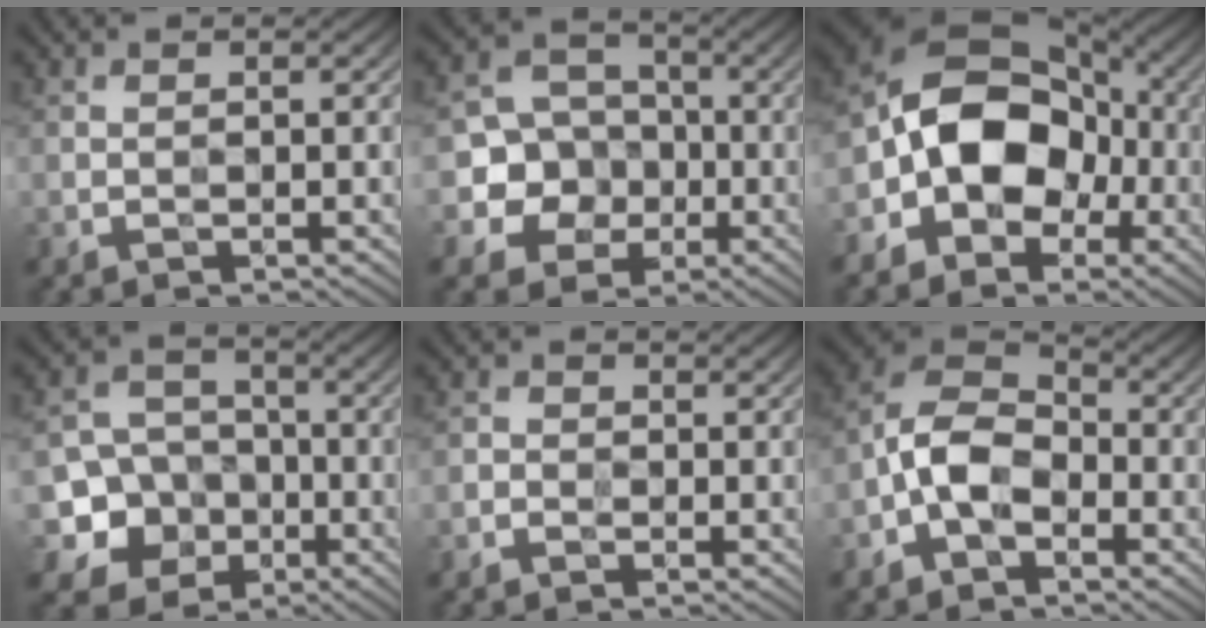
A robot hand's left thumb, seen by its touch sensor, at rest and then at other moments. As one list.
[{"total": 8.1, "force": [-1.8, 7.4, 2.8], "torque": [-0.050, -0.006, -0.065]}, {"total": 10.8, "force": [-2.4, 8.2, 6.7], "torque": [-0.098, 0.007, -0.069]}, {"total": 9.8, "force": [-3.3, 8.8, 2.7], "torque": [-0.074, -0.016, -0.092]}, {"total": 1.0, "force": [-0.5, 0.8, 0.0], "torque": [0.004, 0.000, -0.017]}, {"total": 6.9, "force": [-2.4, 4.4, 4.8], "torque": [-0.098, 0.012, -0.064]}]